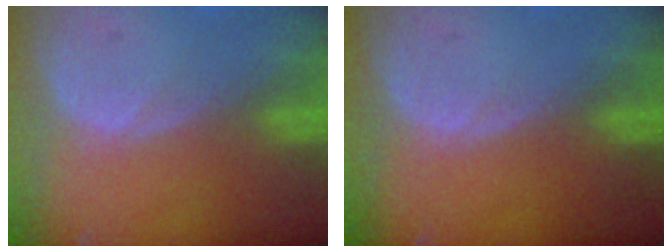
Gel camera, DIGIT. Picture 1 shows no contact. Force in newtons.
{"total": 0.0}